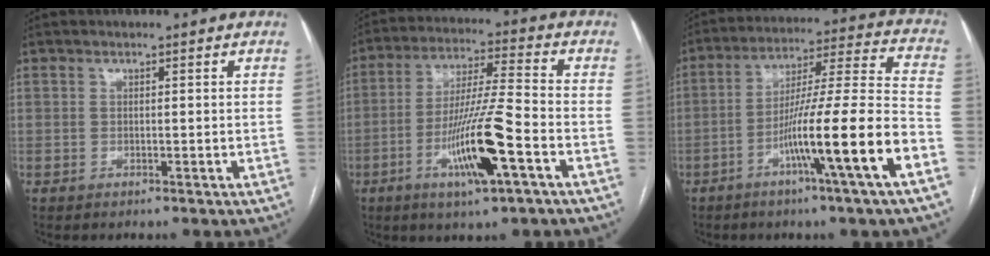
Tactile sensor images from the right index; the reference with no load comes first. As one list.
[{"total": 13.2, "force": [-5.1, 0.4, 12.2], "torque": [-0.233, -0.009, -0.092]}, {"total": 16.5, "force": [-7.1, -1.4, 14.8], "torque": [-0.247, -0.004, -0.120]}]